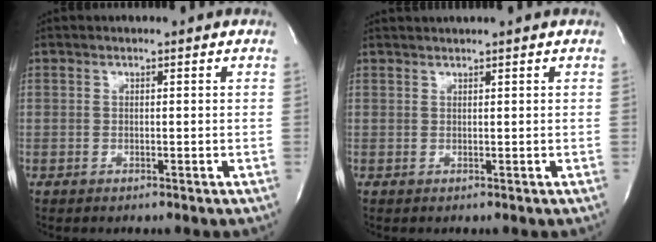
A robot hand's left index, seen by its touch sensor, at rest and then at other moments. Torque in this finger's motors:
{"motor_torque": [0.15, -0.12, 0.17, 0.05]}